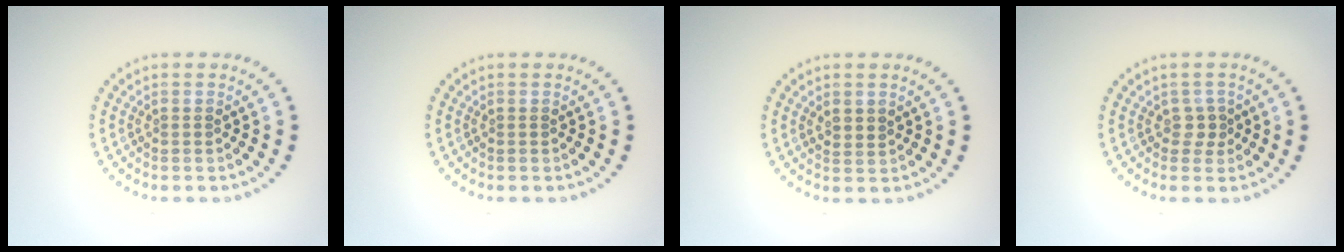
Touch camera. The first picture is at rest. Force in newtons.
{"total": 0.0}
{"total": 1.2, "press": 1.0, "slide": 0.6}
{"total": 1.1, "press": 0.9, "slide": 0.7}